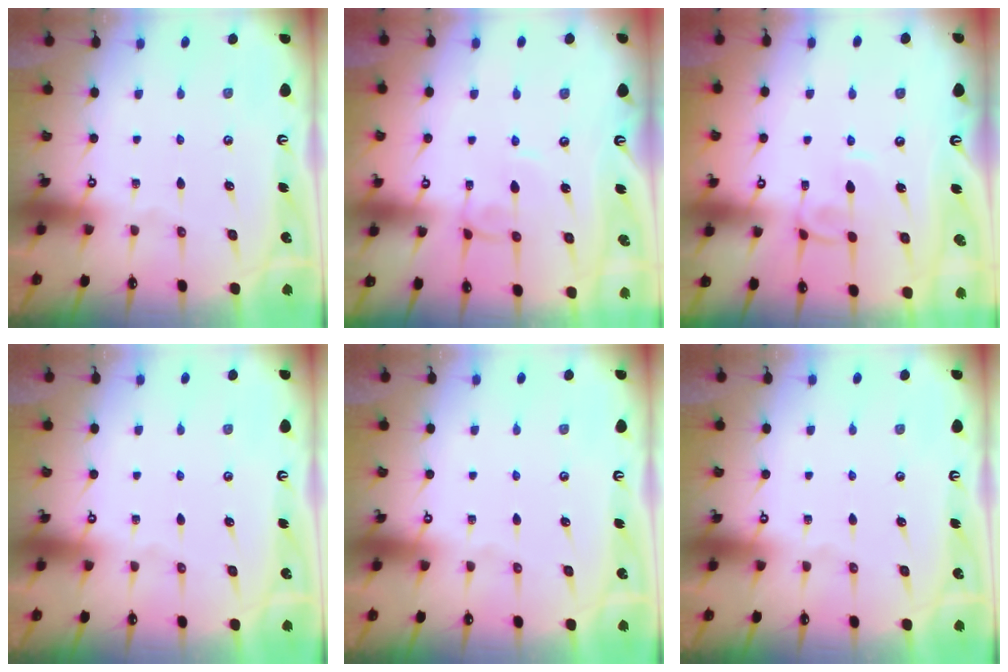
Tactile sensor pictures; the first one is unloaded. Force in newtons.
{"total": 0.6, "press": 0.5, "slide": 0.3}
{"total": 2.9, "press": 2.9, "slide": 0.2}
{"total": 0.0}
{"total": 0.0}
{"total": 0.0}